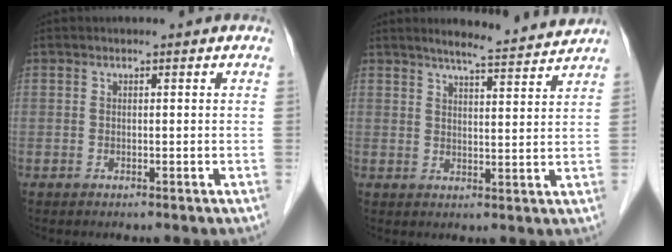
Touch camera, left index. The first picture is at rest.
{"total": 8.5, "force": [8.0, -0.3, 2.8], "torque": [-0.049, 0.002, 0.105]}